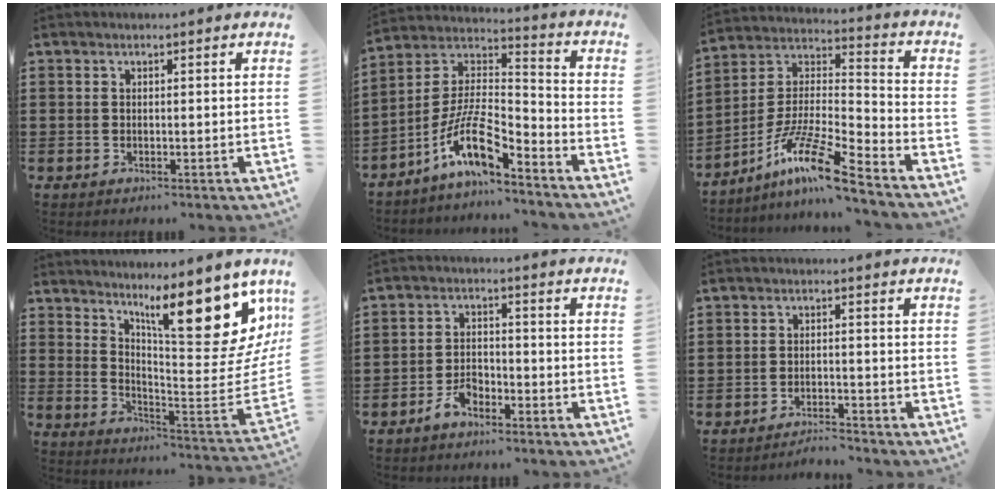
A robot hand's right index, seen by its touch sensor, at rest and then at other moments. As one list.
[{"total": 11.7, "force": [-7.4, 3.6, 8.4], "torque": [-0.179, 0.003, -0.144]}, {"total": 13.0, "force": [-9.7, 1.2, 8.6], "torque": [-0.173, 0.010, -0.190]}, {"total": 15.5, "force": [9.1, 3.9, 12.0], "torque": [-0.178, -0.069, 0.146]}, {"total": 3.5, "force": [-2.7, 1.6, 1.7], "torque": [-0.037, 0.010, -0.055]}, {"total": 2.6, "force": [-2.6, 0.0, 0.1], "torque": [-0.009, 0.002, -0.056]}]